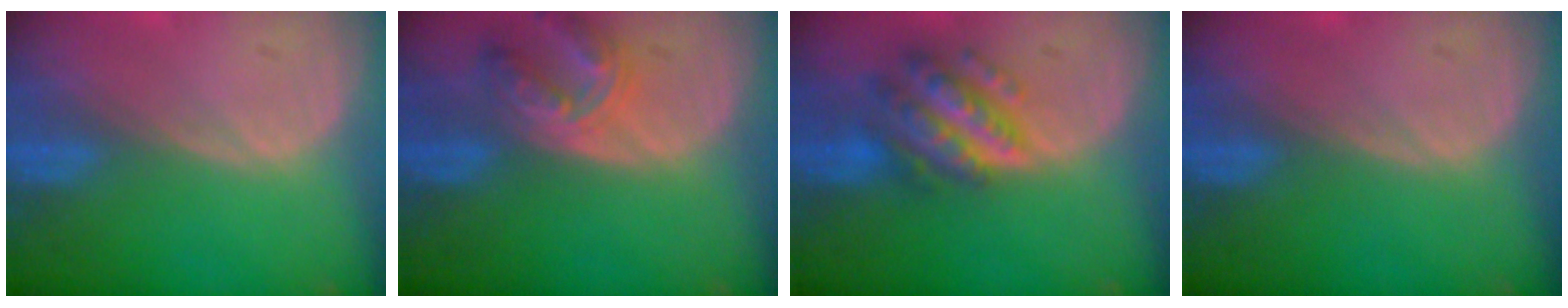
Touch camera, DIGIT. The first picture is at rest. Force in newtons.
{"total": 7.6, "press": 6.6, "slide": 3.6}
{"total": 7.5, "press": 7.5, "slide": 0.5}
{"total": 0.0}